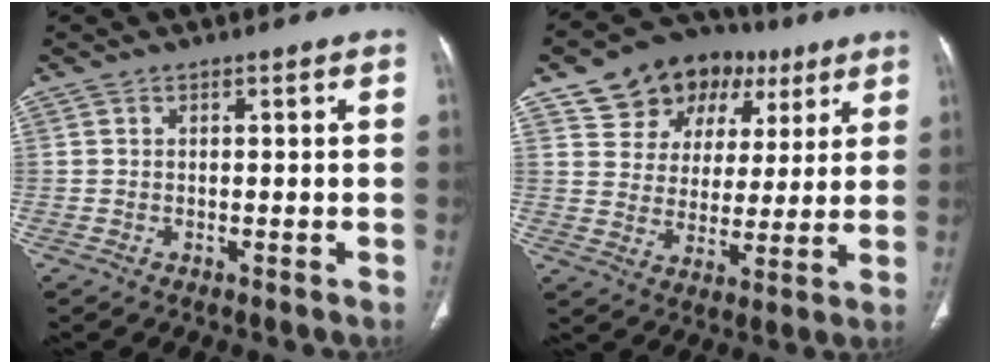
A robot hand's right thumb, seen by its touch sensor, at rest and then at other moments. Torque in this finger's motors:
{"motor_torque": [-0.12, 0.25, 0.28, 0.02, 0.05]}